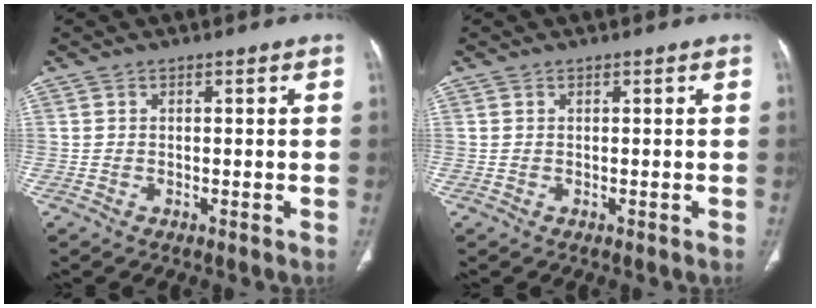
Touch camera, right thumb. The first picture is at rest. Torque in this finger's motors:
{"motor_torque": [-0.31, 0.03, 0.19, 0.17, -0.04]}